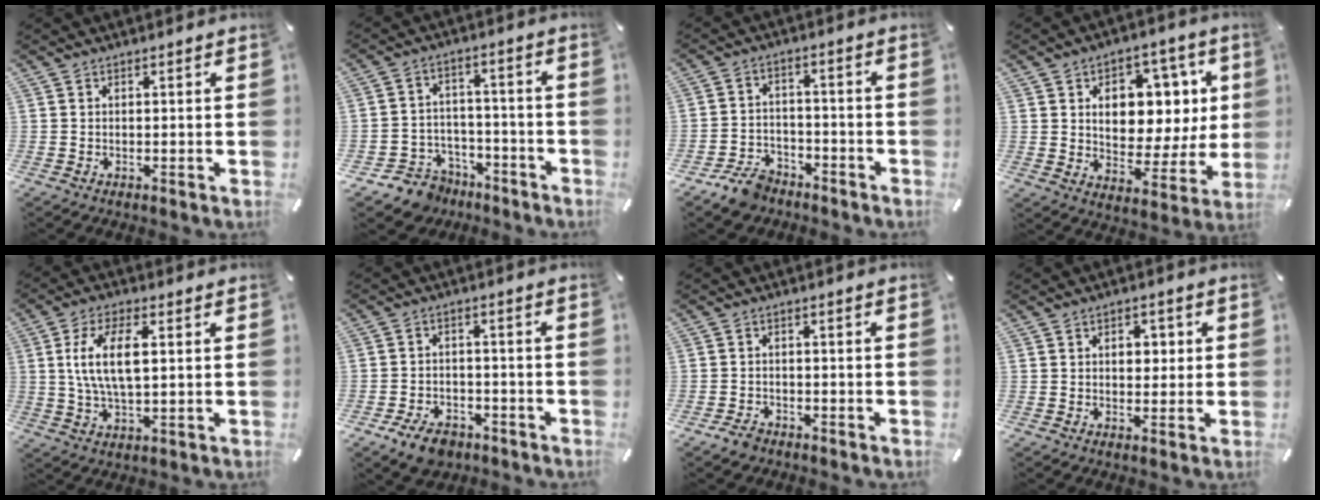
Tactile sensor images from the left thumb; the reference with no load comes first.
{"total": 8.4, "force": [-5.7, 6.0, 1.6], "torque": [-0.033, 0.036, -0.105]}
{"total": 8.0, "force": [-6.1, 4.4, 2.6], "torque": [-0.042, 0.042, -0.113]}
{"total": 11.0, "force": [3.3, 8.6, 6.0], "torque": [-0.071, -0.032, 0.059]}
{"total": 10.9, "force": [2.0, 4.7, 9.6], "torque": [-0.204, -0.002, 0.027]}
{"total": 6.3, "force": [-4.3, 3.8, 2.6], "torque": [-0.052, 0.023, -0.081]}
{"total": 2.9, "force": [-2.2, 1.7, 0.9], "torque": [-0.021, 0.011, -0.045]}
{"total": 4.1, "force": [0.5, 3.1, 2.7], "torque": [-0.024, -0.001, -0.002]}